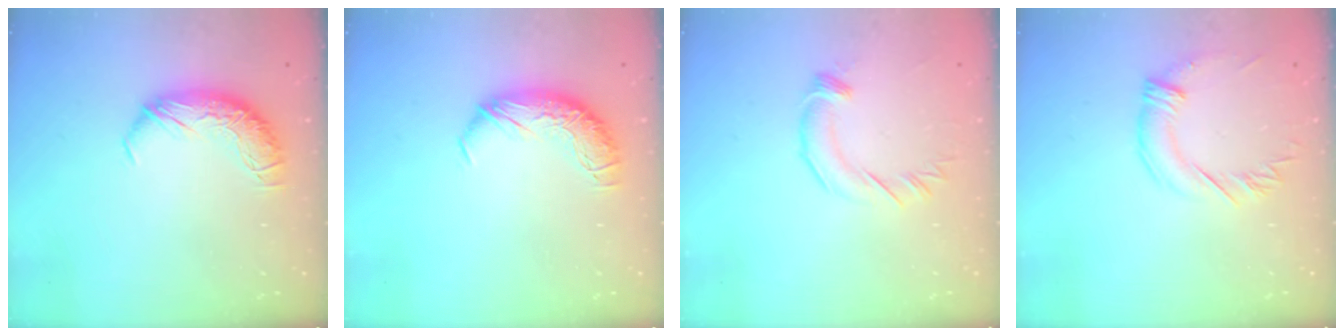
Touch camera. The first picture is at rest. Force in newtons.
{"total": 0.0}
{"total": 2.5, "press": 2.5, "slide": 0.2}
{"total": 1.6, "press": 1.0, "slide": 1.2}